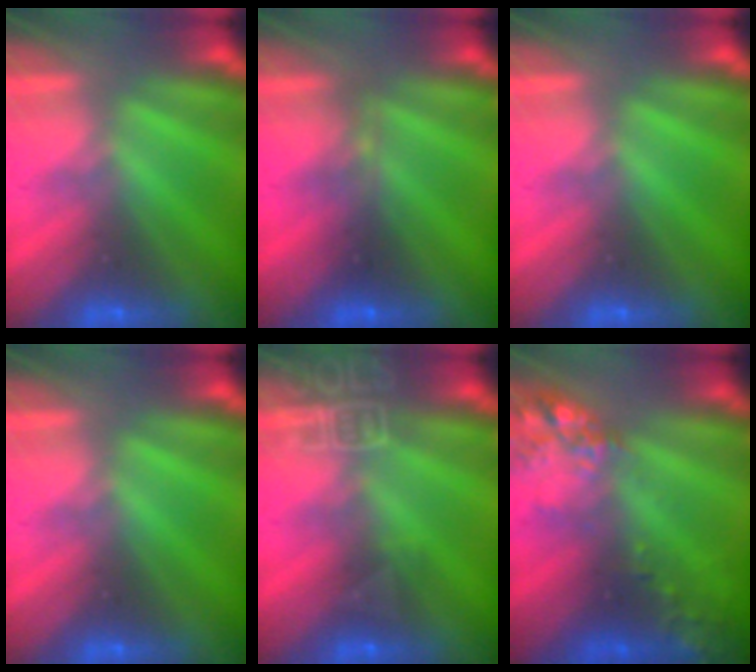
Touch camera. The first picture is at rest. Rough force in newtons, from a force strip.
{"total": 2.2}
{"total": 0.0}
{"total": 0.0}
{"total": 8.0}
{"total": 9.0}